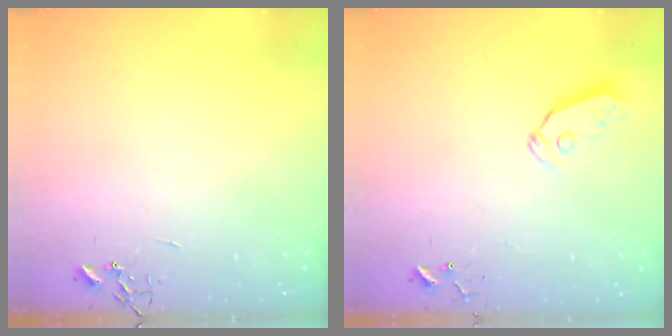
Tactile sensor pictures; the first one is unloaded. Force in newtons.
{"total": 4.8, "press": 4.8, "slide": 0.4}